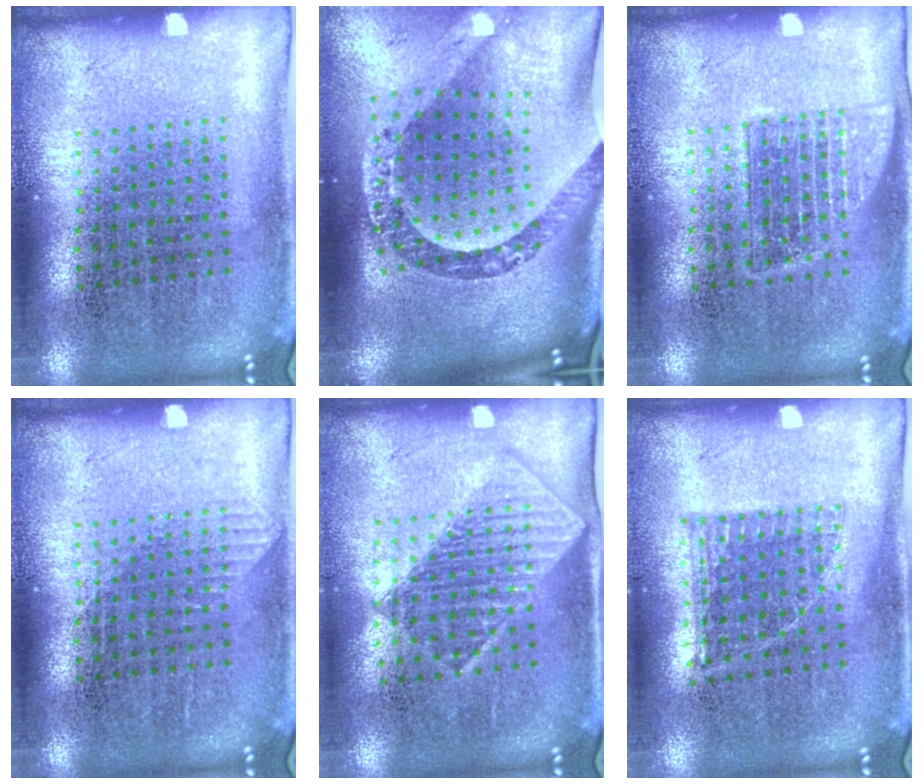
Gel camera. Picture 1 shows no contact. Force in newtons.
{"total": 3.7, "press": 2.6, "slide": 2.6}
{"total": 1.1, "press": 1.1, "slide": 0.3}
{"total": 0.6, "press": 0.5, "slide": 0.2}
{"total": 1.4, "press": 1.3, "slide": 0.6}
{"total": 0.8, "press": 0.8, "slide": 0.2}